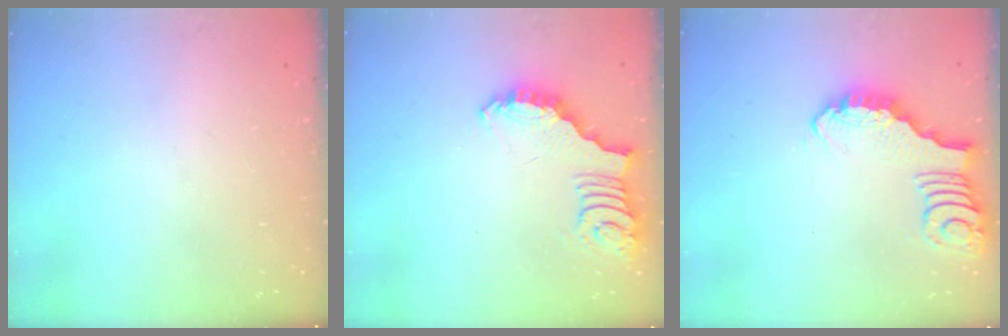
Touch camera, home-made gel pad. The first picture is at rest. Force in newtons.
{"total": 2.5, "press": 2.5, "slide": 0.5}
{"total": 2.9, "press": 2.9, "slide": 0.2}